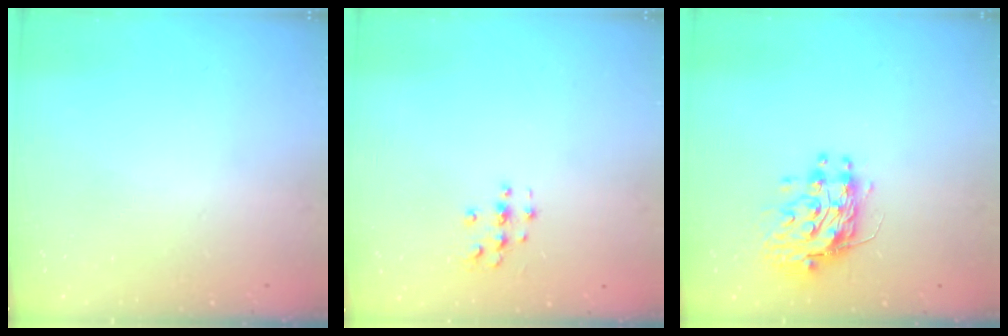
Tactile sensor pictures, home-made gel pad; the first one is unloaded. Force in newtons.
{"total": 2.8, "press": 2.8, "slide": 0.3}
{"total": 10.8, "press": 10.7, "slide": 0.9}